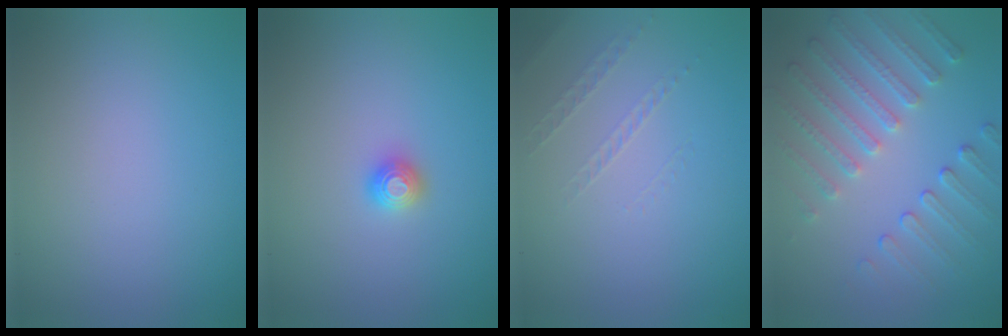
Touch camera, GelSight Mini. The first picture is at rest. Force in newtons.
{"total": 1.2, "press": 1.2, "slide": 0.1}
{"total": 1.0, "press": 0.4, "slide": 0.9}
{"total": 5.1, "press": 3.8, "slide": 3.3}